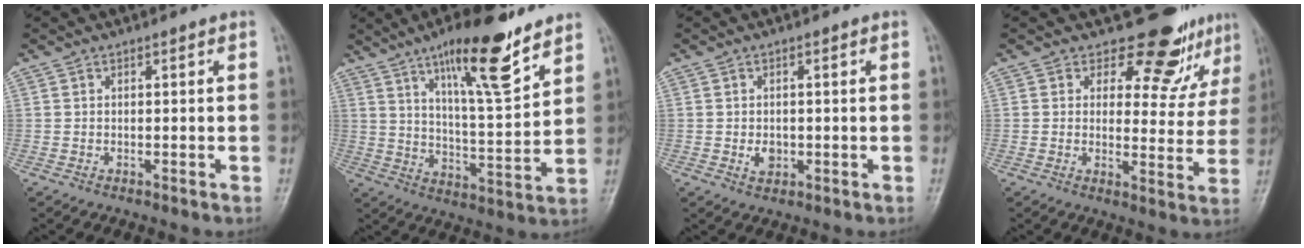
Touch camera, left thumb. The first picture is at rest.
{"total": 16.1, "force": [10.4, 3.7, 11.8], "torque": [-0.170, -0.060, 0.175]}
{"total": 2.6, "force": [-0.4, 2.0, 1.6], "torque": [-0.018, 0.000, -0.004]}
{"total": 10.4, "force": [8.9, 5.0, 2.1], "torque": [0.020, -0.069, 0.096]}